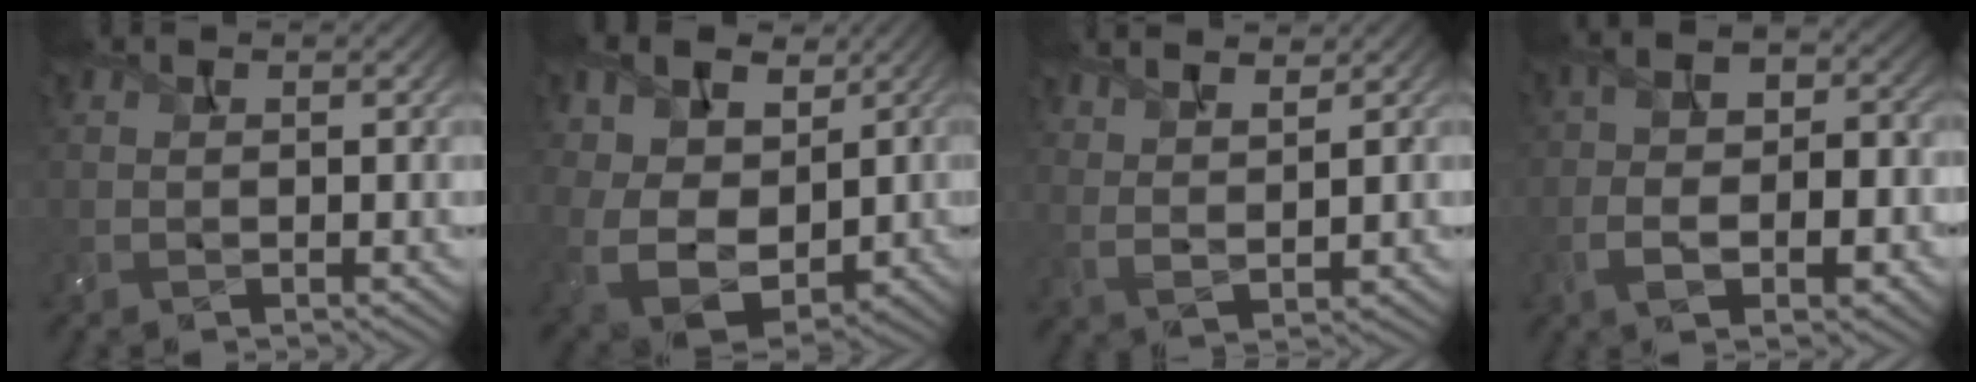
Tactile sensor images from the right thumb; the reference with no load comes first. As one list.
[{"total": 12.8, "force": [2.6, 9.4, 8.3], "torque": [-0.199, -0.004, 0.055]}, {"total": 5.6, "force": [4.2, 1.5, 3.4], "torque": [-0.064, 0.004, 0.069]}, {"total": 9.7, "force": [-2.7, 5.0, 7.8], "torque": [-0.137, -0.006, -0.042]}]